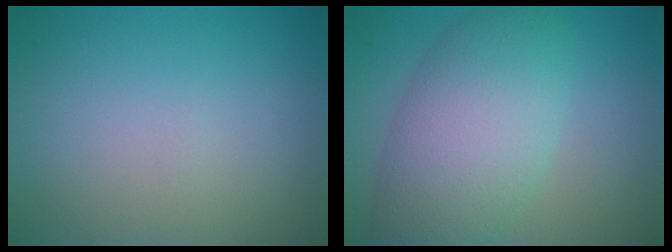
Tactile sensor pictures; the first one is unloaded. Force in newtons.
{"total": 8.3, "press": 8.3, "slide": 0.5}